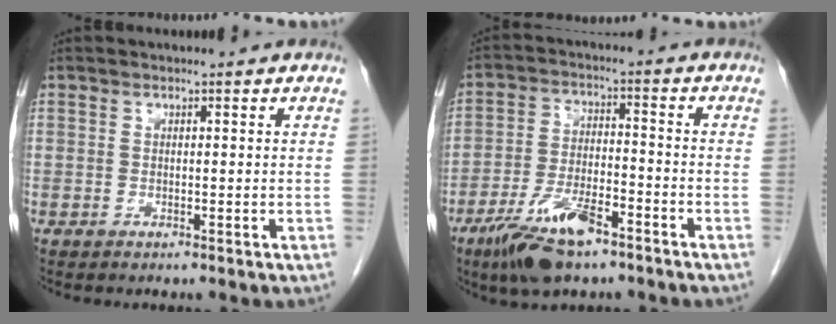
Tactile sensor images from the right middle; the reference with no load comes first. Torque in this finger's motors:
{"motor_torque": [1.39, -0.75, 0.51, 0.10]}